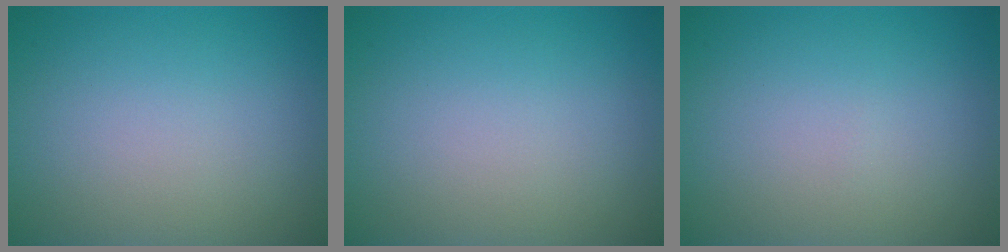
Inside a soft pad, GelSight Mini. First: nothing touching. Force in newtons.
{"total": 0.0}
{"total": 0.0}